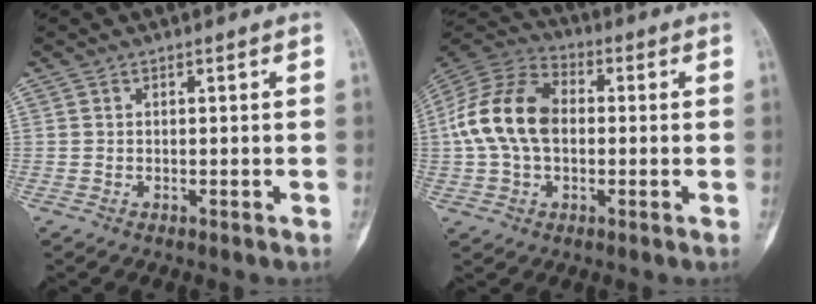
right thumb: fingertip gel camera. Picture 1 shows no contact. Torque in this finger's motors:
{"motor_torque": [0.86, 0.89, 1.51, -0.15, 0.47]}